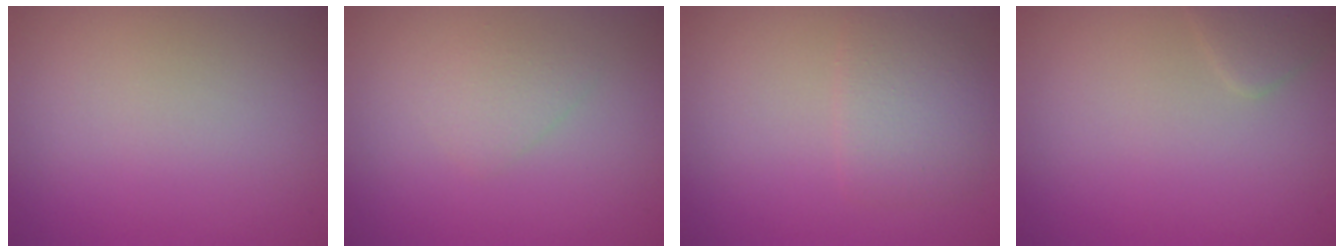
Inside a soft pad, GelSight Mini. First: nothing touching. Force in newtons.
{"total": 1.4, "press": 1.4, "slide": 0.0}
{"total": 2.9, "press": 2.9, "slide": 0.1}
{"total": 1.2, "press": 1.2, "slide": 0.1}